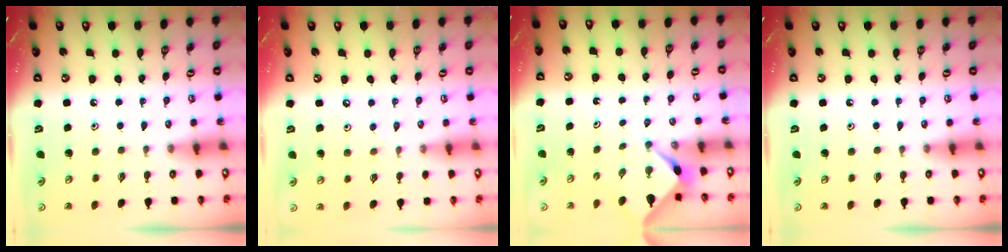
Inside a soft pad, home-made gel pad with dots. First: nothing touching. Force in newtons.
{"total": 2.8, "press": 2.8, "slide": 0.5}
{"total": 2.8, "press": 2.8, "slide": 0.4}
{"total": 0.0}